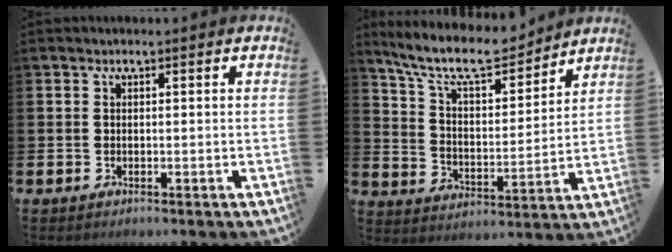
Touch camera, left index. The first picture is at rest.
{"total": 10.4, "force": [9.4, 2.5, 3.8], "torque": [-0.111, -0.055, 0.165]}